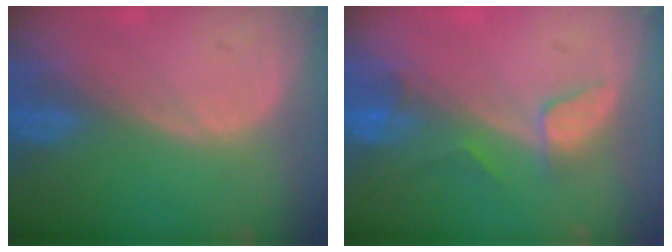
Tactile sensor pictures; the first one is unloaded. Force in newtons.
{"total": 3.4, "press": 3.4, "slide": 0.3}